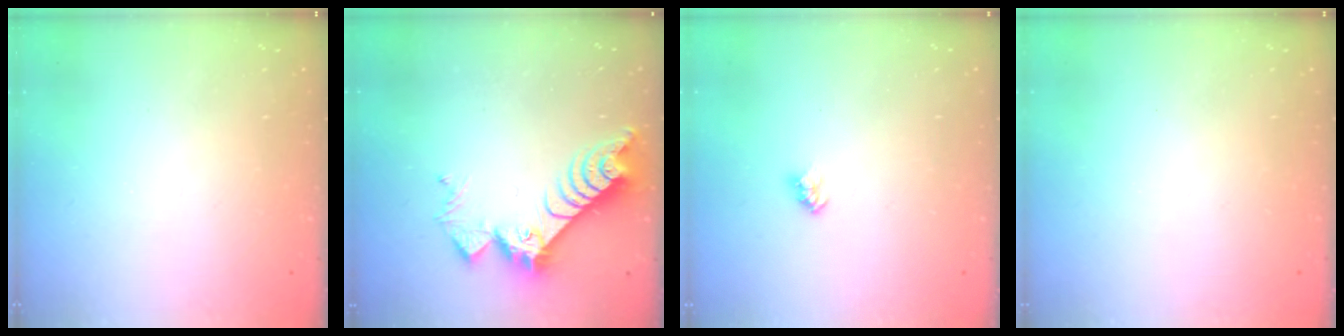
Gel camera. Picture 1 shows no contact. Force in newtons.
{"total": 9.8, "press": 9.7, "slide": 0.9}
{"total": 2.4, "press": 2.4, "slide": 0.2}
{"total": 0.0}